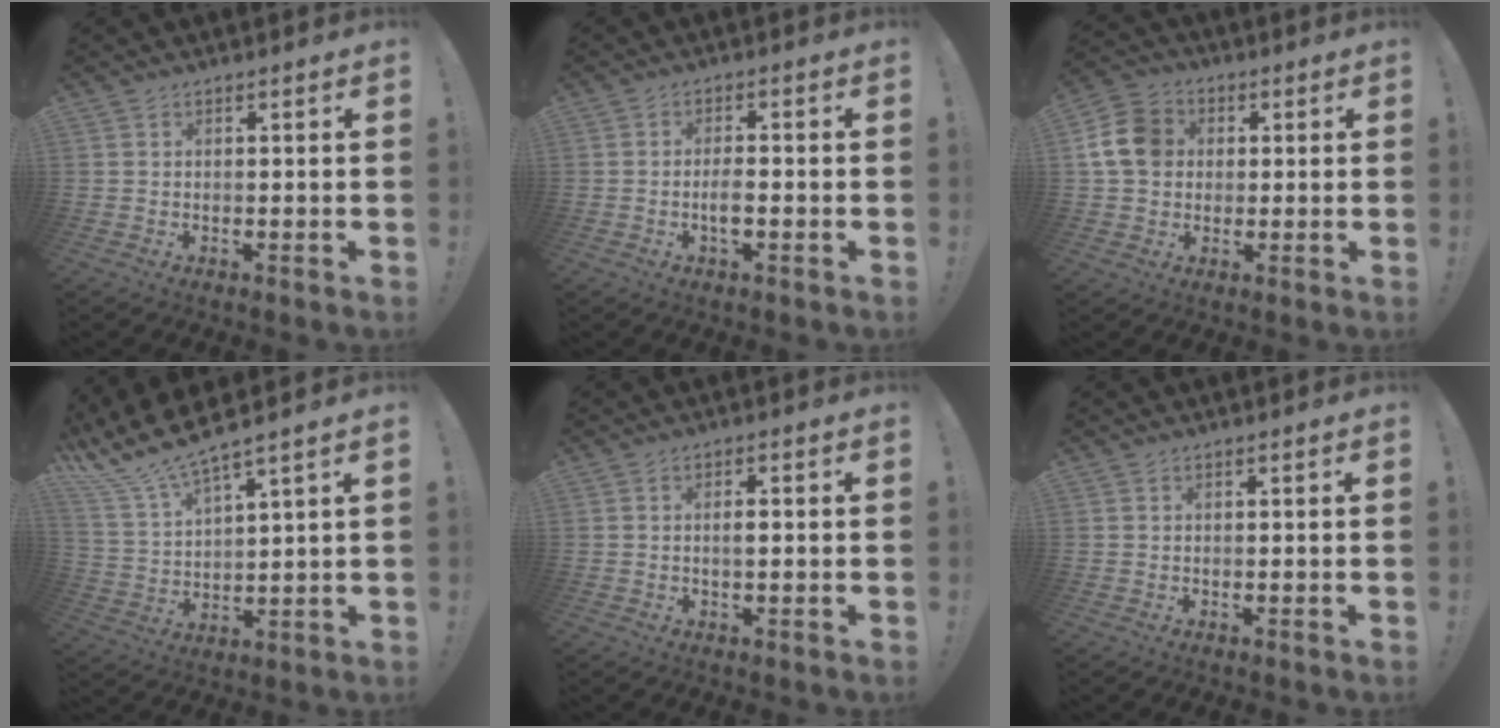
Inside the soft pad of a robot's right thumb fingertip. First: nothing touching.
{"total": 3.6, "force": [-1.3, 1.6, 3.0], "torque": [-0.042, 0.005, -0.022]}
{"total": 12.3, "force": [1.9, 10.2, 6.5], "torque": [-0.119, 0.009, 0.042]}
{"total": 10.1, "force": [9.1, 0.9, 4.5], "torque": [-0.113, -0.065, 0.162]}
{"total": 2.1, "force": [-0.3, 0.7, 2.0], "torque": [-0.026, 0.000, -0.009]}
{"total": 0.0}